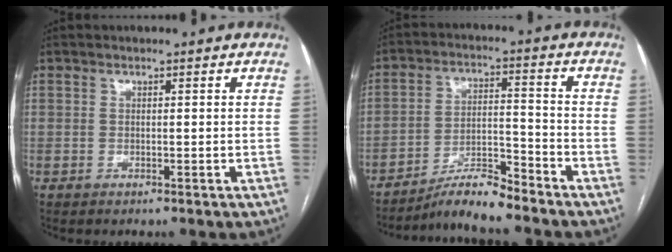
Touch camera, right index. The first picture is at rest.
{"total": 7.4, "force": [-6.9, 0.0, 2.8], "torque": [-0.046, 0.000, -0.120]}